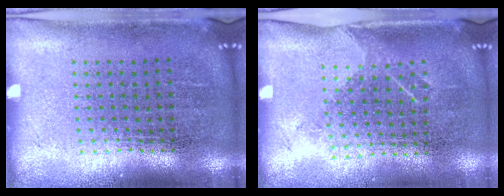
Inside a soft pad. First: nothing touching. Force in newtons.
{"total": 1.1, "press": 1.0, "slide": 0.6}